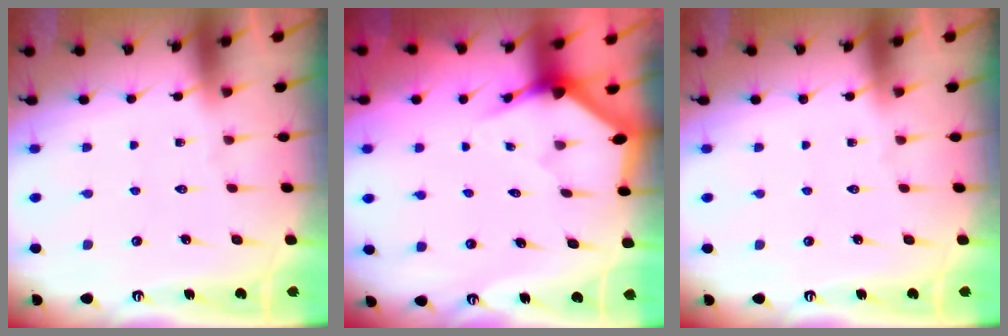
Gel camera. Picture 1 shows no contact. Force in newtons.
{"total": 3.4, "press": 3.4, "slide": 0.2}
{"total": 0.0}